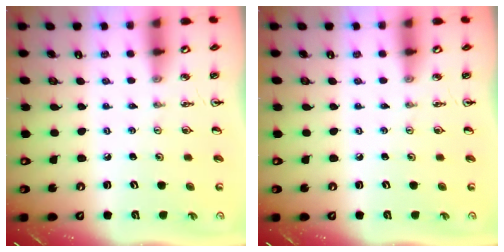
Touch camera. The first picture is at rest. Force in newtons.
{"total": 0.0}